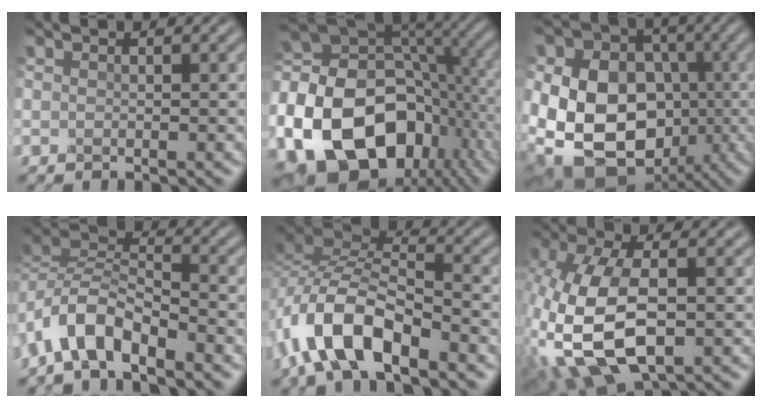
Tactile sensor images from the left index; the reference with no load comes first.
{"total": 19.8, "force": [-6.1, 14.0, 12.6], "torque": [-0.272, -0.020, -0.087]}
{"total": 16.6, "force": [-3.0, 13.5, 9.2], "torque": [-0.184, -0.018, -0.064]}
{"total": 4.8, "force": [-3.3, 2.0, 2.7], "torque": [-0.050, 0.007, -0.071]}
{"total": 8.8, "force": [-5.2, 3.6, 6.2], "torque": [-0.126, 0.011, -0.106]}
{"total": 10.9, "force": [-1.5, 6.3, 8.8], "torque": [-0.220, -0.006, -0.025]}